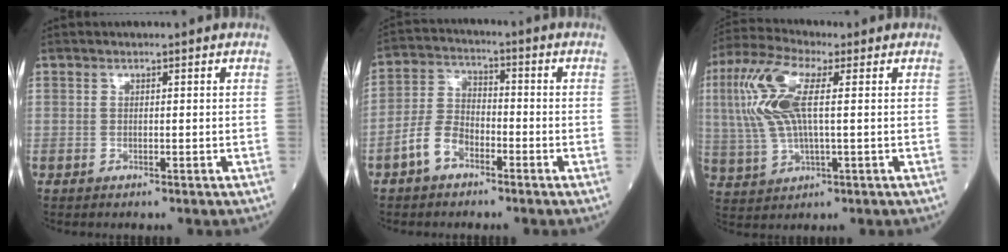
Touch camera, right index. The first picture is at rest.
{"total": 6.2, "force": [-3.5, 3.5, 3.7], "torque": [-0.084, 0.013, -0.072]}
{"total": 11.5, "force": [2.3, 3.2, 10.8], "torque": [-0.259, 0.020, 0.044]}